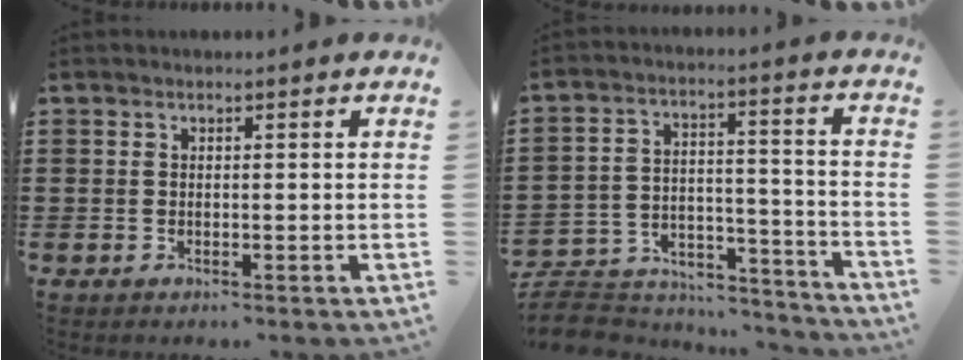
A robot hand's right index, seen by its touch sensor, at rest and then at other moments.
{"total": 6.4, "force": [-6.0, 1.8, 0.9], "torque": [-0.025, 0.007, -0.122]}